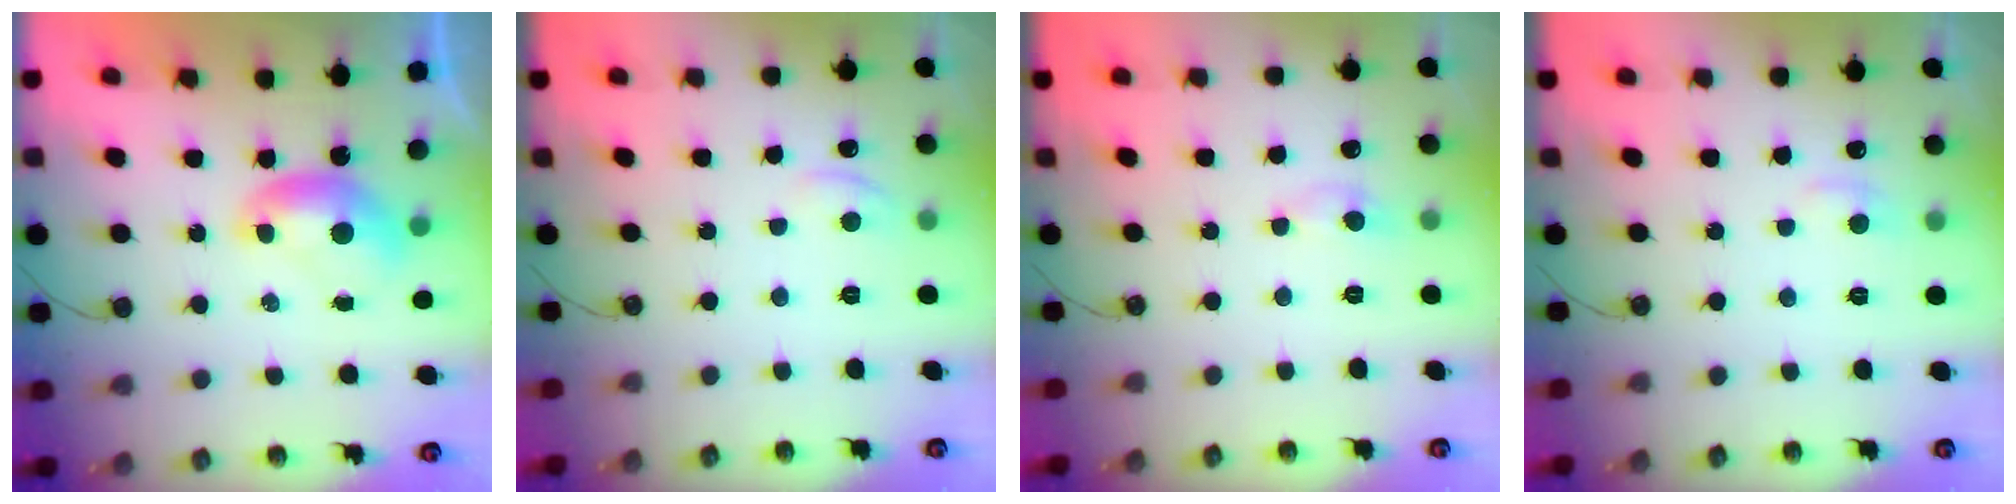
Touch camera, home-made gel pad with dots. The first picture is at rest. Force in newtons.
{"total": 1.6, "press": 1.5, "slide": 0.5}
{"total": 1.3, "press": 1.3, "slide": 0.3}
{"total": 0.9, "press": 0.1, "slide": 0.9}